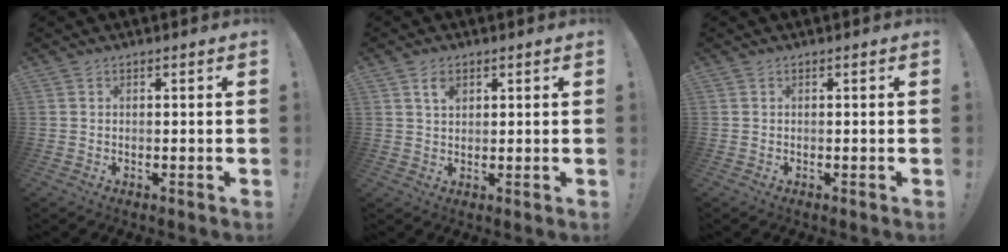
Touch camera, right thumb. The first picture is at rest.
{"total": 3.6, "force": [1.9, 2.1, 2.3], "torque": [-0.027, -0.007, 0.030]}
{"total": 0.0}